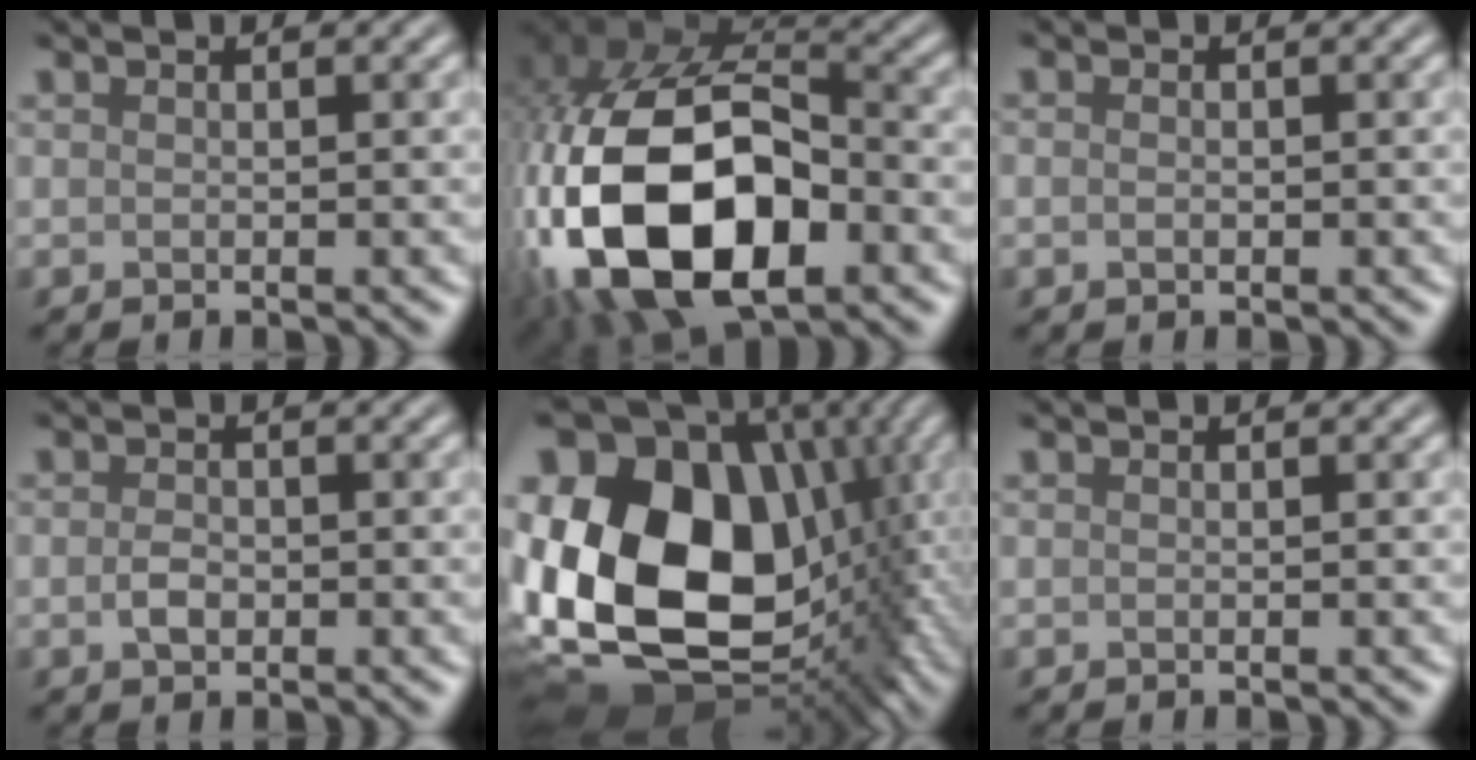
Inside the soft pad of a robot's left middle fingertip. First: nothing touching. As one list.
[{"total": 19.3, "force": [-5.1, 12.1, 14.1], "torque": [-0.303, -0.028, -0.088]}, {"total": 0.7, "force": [-0.1, 0.5, 0.5], "torque": [-0.012, 0.001, -0.003]}, {"total": 1.5, "force": [-0.4, 0.9, 1.1], "torque": [-0.027, 0.001, -0.010]}, {"total": 21.2, "force": [0.5, 15.9, 14.0], "torque": [-0.307, -0.011, 0.036]}, {"total": 0.0}]